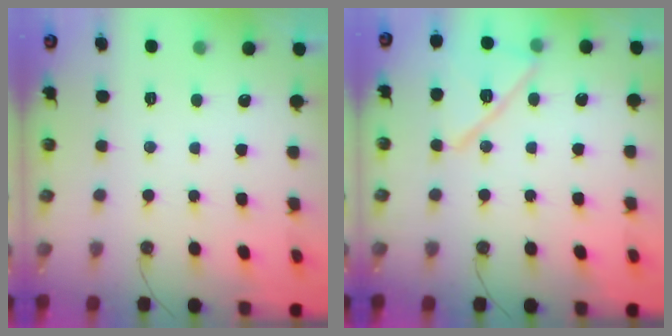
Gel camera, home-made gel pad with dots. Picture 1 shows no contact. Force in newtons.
{"total": 13.9, "press": 13.9, "slide": 0.3}